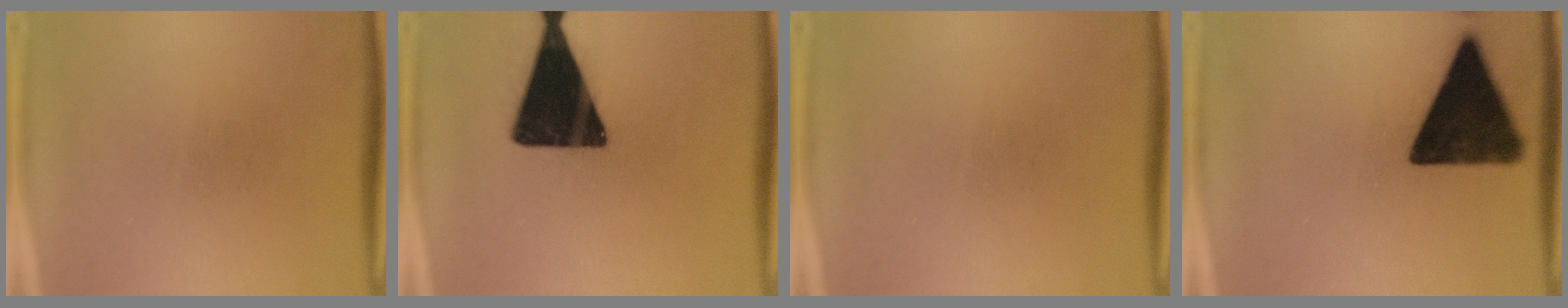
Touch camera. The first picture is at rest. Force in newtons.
{"total": 19.6}
{"total": 0.0}
{"total": 16.1}